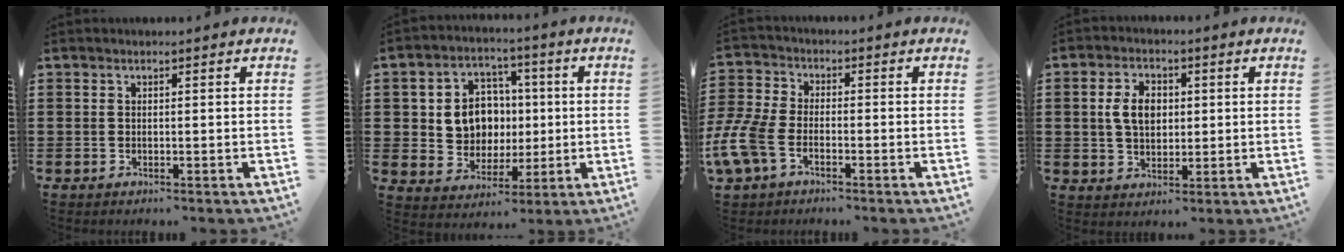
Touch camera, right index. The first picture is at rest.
{"total": 7.6, "force": [0.5, 6.7, 3.4], "torque": [-0.077, 0.014, 0.010]}
{"total": 7.0, "force": [-3.8, 3.4, 4.8], "torque": [-0.138, -0.012, -0.080]}
{"total": 5.4, "force": [0.7, 3.5, 4.1], "torque": [-0.095, 0.004, 0.003]}